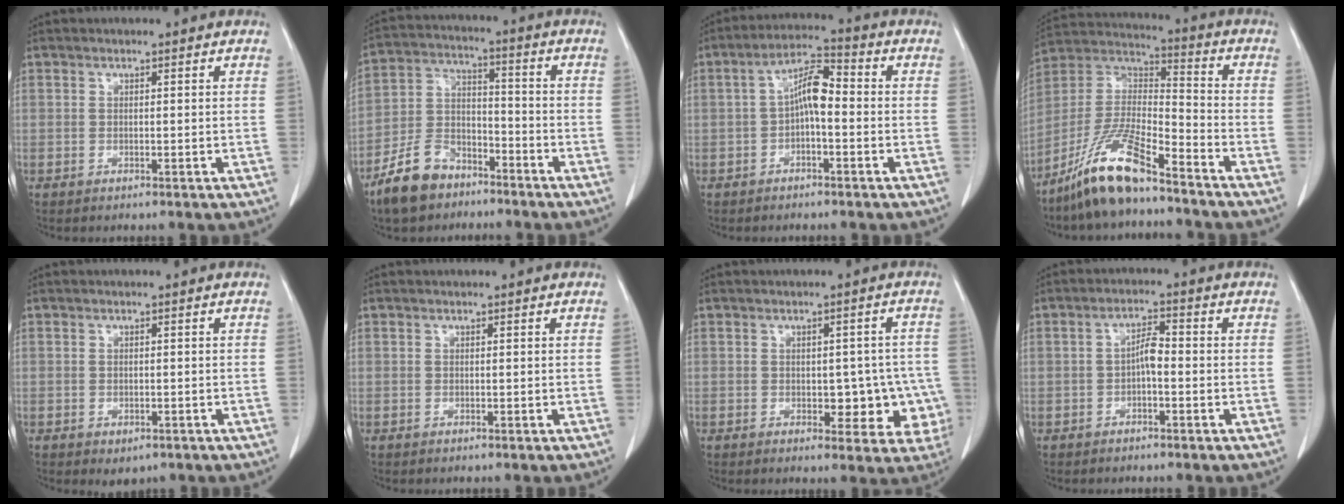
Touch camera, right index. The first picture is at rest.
{"total": 10.4, "force": [-7.5, 5.7, 4.4], "torque": [-0.103, 0.004, -0.143]}
{"total": 6.3, "force": [-0.5, 2.0, 5.9], "torque": [-0.110, 0.026, -0.013]}
{"total": 13.9, "force": [-10.2, 2.2, 9.2], "torque": [-0.192, -0.002, -0.191]}
{"total": 2.2, "force": [-1.2, 1.4, 1.1], "torque": [-0.011, -0.001, -0.004]}
{"total": 0.0}
{"total": 7.4, "force": [-1.4, 4.2, 5.9], "torque": [-0.042, 0.019, -0.009]}
{"total": 3.0, "force": [-0.7, 0.9, 2.8], "torque": [-0.049, 0.008, -0.012]}